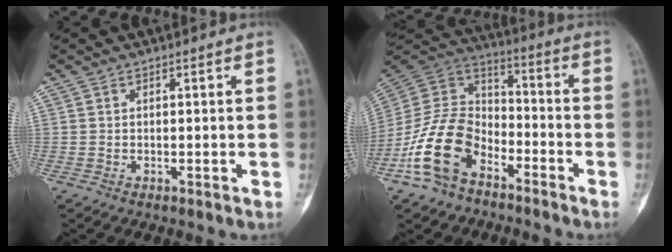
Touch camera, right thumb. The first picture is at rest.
{"total": 16.0, "force": [-8.6, 9.9, 9.2], "torque": [-0.168, 0.069, -0.174]}